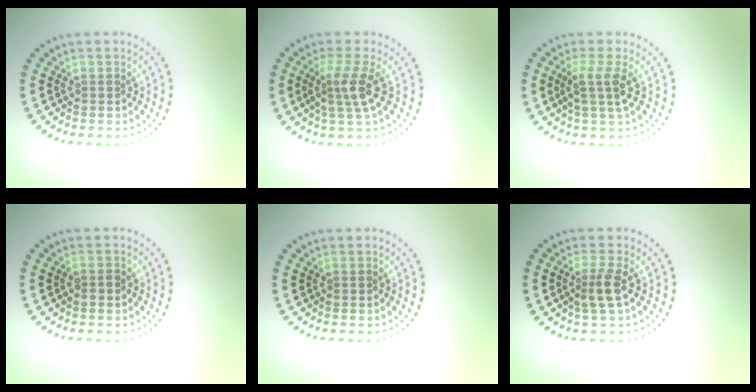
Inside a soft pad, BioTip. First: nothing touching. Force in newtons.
{"total": 2.9, "press": 2.3, "slide": 1.8}
{"total": 2.5, "press": 2.0, "slide": 1.5}
{"total": 0.9, "press": 0.9, "slide": 0.1}
{"total": 0.0}
{"total": 2.2, "press": 1.8, "slide": 1.3}